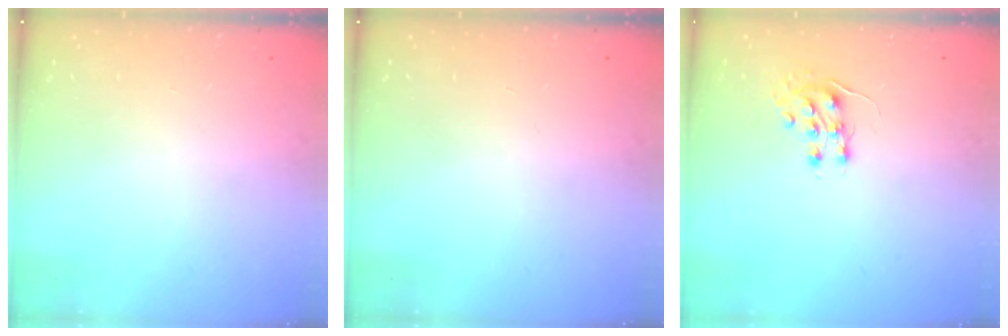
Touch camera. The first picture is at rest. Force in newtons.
{"total": 0.0}
{"total": 7.4, "press": 7.4, "slide": 0.7}